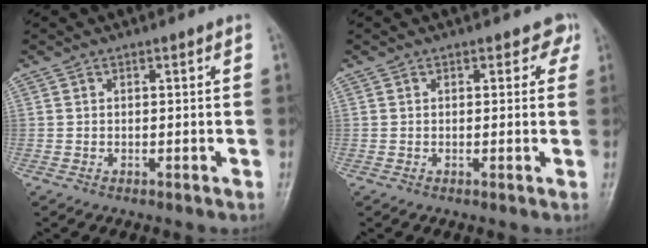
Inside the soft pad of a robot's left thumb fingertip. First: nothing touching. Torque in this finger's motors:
{"motor_torque": [-0.05, 0.01, -0.18, 0.00, 0.02]}